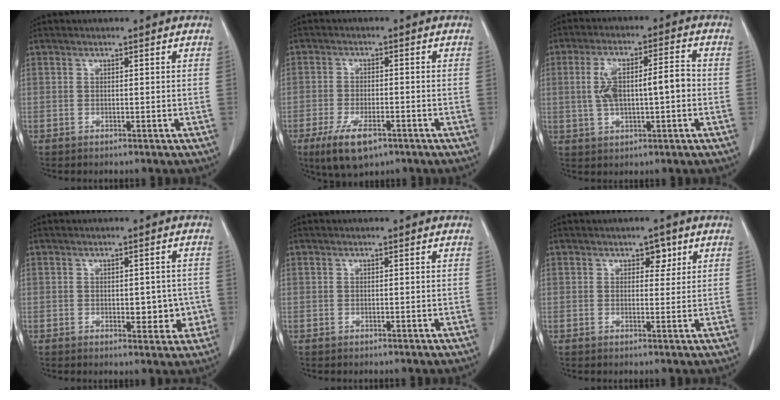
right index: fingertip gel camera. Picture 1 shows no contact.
{"total": 8.4, "force": [-4.7, 3.4, 6.0], "torque": [-0.118, -0.014, -0.076]}
{"total": 10.2, "force": [-0.1, 3.4, 9.6], "torque": [-0.185, 0.029, 0.006]}
{"total": 6.0, "force": [-1.0, 3.2, 5.0], "torque": [-0.053, 0.009, -0.005]}
{"total": 0.5, "force": [-0.1, 0.4, 0.4], "torque": [-0.014, 0.006, 0.001]}
{"total": 3.5, "force": [1.5, 2.3, 2.2], "torque": [-0.041, 0.015, 0.028]}